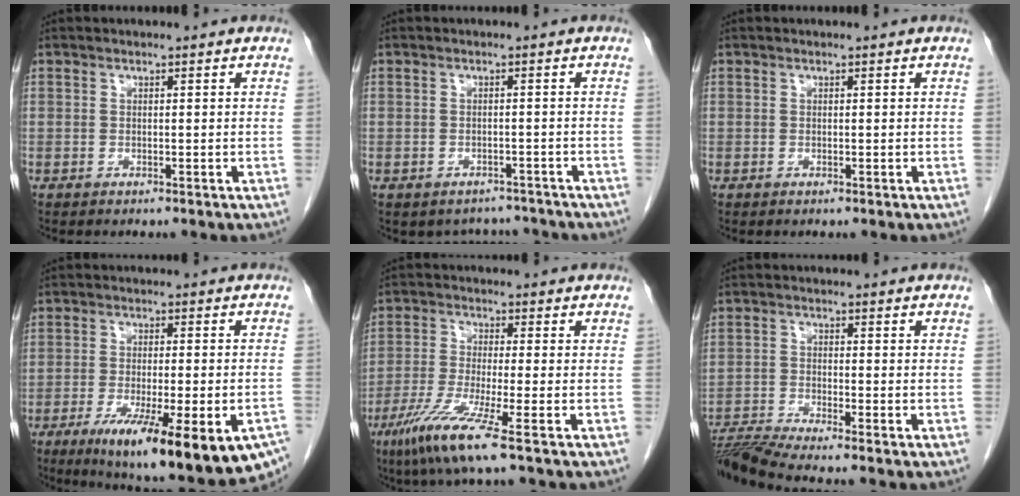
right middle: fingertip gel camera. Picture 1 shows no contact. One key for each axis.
{"total": 4.6, "fx": -4.0, "fy": 2.1, "fz": -0.1, "tx": 0.009, "ty": 0.016, "tz": -0.049}
{"total": 0.0}
{"total": 19.4, "fx": -13.3, "fy": 3.1, "fz": 13.8, "tx": -0.138, "ty": -0.027, "tz": -0.182}
{"total": 8.6, "fx": -4.9, "fy": -0.7, "fz": 7.1, "tx": -0.142, "ty": -0.030, "tz": -0.096}
{"total": 7.8, "fx": -6.9, "fy": -1.9, "fz": 3.2, "tx": -0.059, "ty": -0.011, "tz": -0.123}